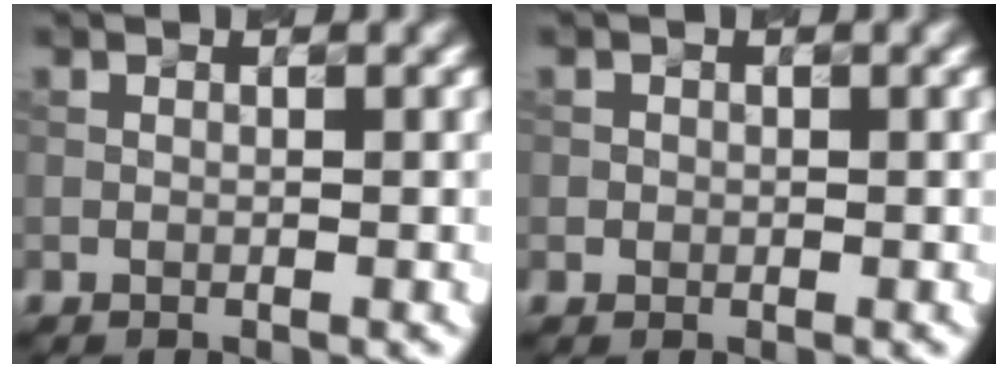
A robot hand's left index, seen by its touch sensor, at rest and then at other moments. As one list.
[{"total": 0.5, "force": [0.0, 0.5, -0.1], "torque": [0.005, 0.001, 0.000]}]